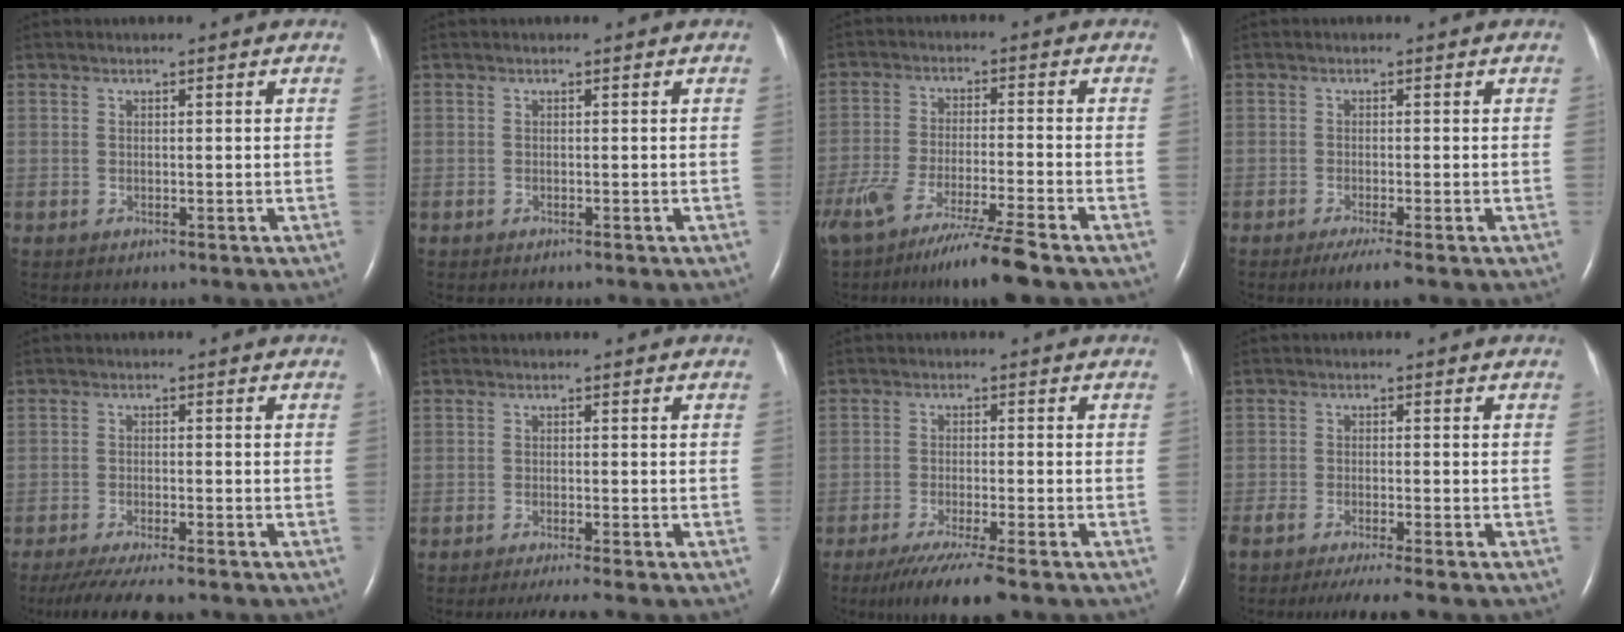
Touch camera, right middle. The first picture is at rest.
{"total": 0.0}
{"total": 12.7, "force": [-9.6, -1.1, 8.2], "torque": [-0.151, -0.044, -0.163]}
{"total": 3.2, "force": [-2.2, -0.2, 2.4], "torque": [-0.044, -0.012, -0.039]}
{"total": 10.3, "force": [-8.8, 0.9, 5.3], "torque": [-0.077, -0.024, -0.135]}
{"total": 4.3, "force": [-3.6, -0.7, 2.3], "torque": [-0.034, -0.011, -0.056]}
{"total": 8.0, "force": [-6.0, -0.4, 5.3], "torque": [-0.087, -0.023, -0.099]}
{"total": 8.3, "force": [-7.0, -0.3, 4.4], "torque": [-0.054, -0.021, -0.109]}